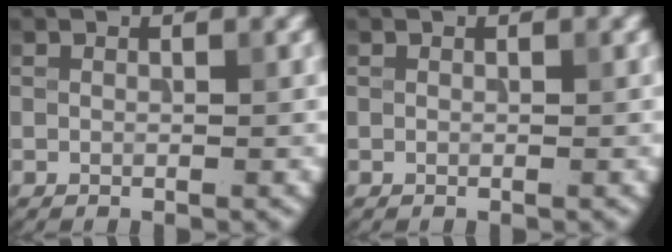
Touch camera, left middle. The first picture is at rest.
{"total": 0.0}